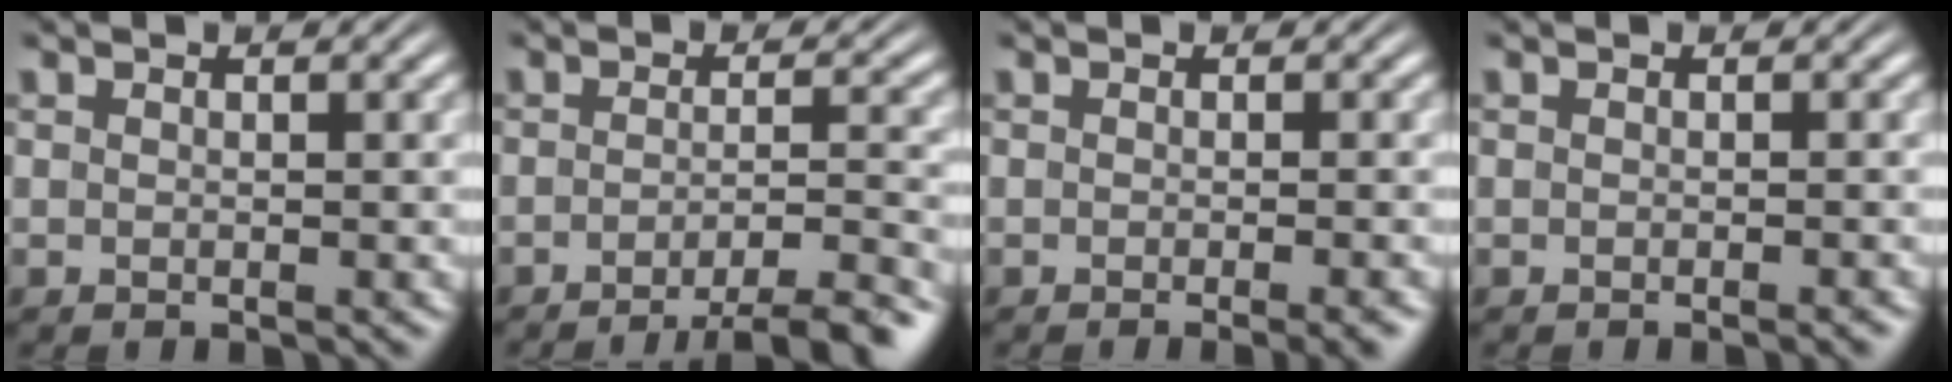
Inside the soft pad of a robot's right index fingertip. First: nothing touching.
{"total": 6.5, "force": [-5.3, 1.1, 3.6], "torque": [-0.042, -0.017, -0.080]}
{"total": 1.9, "force": [-1.5, 0.1, 1.2], "torque": [-0.013, 0.003, -0.025]}
{"total": 0.9, "force": [-0.8, -0.1, 0.4], "torque": [-0.005, 0.004, -0.014]}